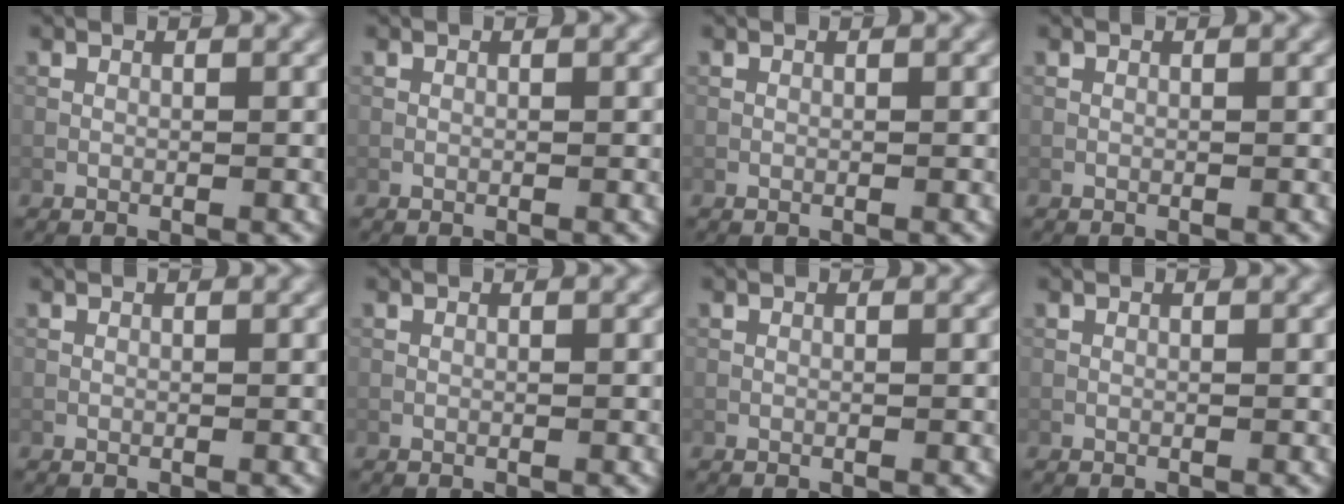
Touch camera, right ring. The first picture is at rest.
{"total": 0.0}
{"total": 0.0}
{"total": 0.0}
{"total": 0.0}
{"total": 0.0}
{"total": 0.0}
{"total": 0.0}